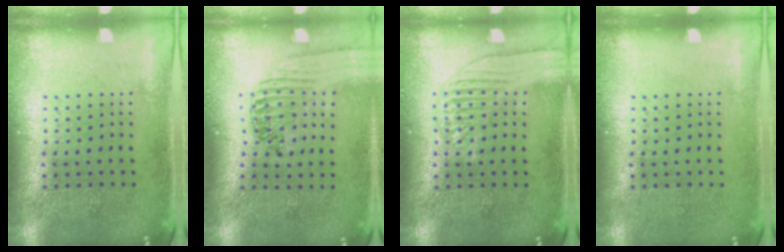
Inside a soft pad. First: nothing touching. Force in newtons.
{"total": 1.3, "press": 1.3, "slide": 0.4}
{"total": 2.8, "press": 2.8, "slide": 0.4}
{"total": 0.0}